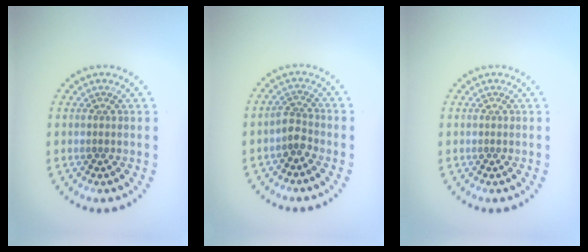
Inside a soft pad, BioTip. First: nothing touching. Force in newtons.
{"total": 1.9, "press": 1.4, "slide": 1.2}
{"total": 0.0}